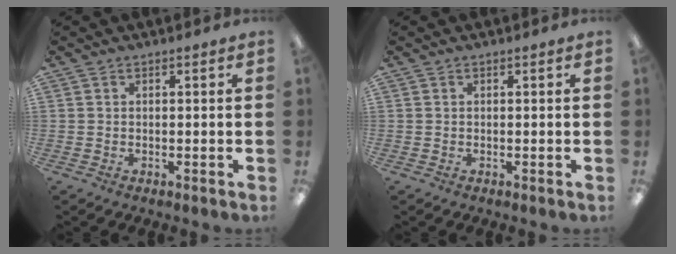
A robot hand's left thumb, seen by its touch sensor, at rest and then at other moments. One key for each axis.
{"total": 0.0}